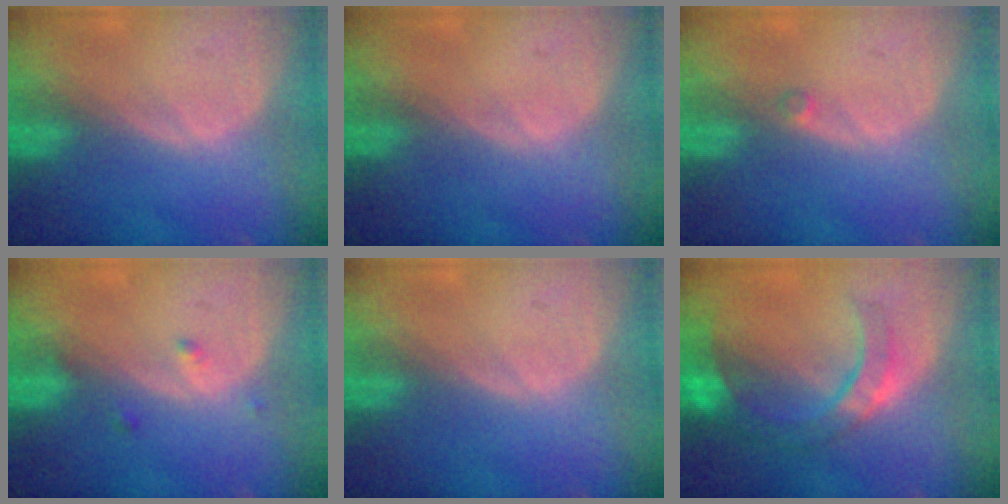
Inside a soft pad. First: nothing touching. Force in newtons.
{"total": 0.0}
{"total": 1.0, "press": 0.8, "slide": 0.5}
{"total": 1.3, "press": 1.3, "slide": 0.0}
{"total": 0.0}
{"total": 8.8, "press": 7.8, "slide": 4.1}